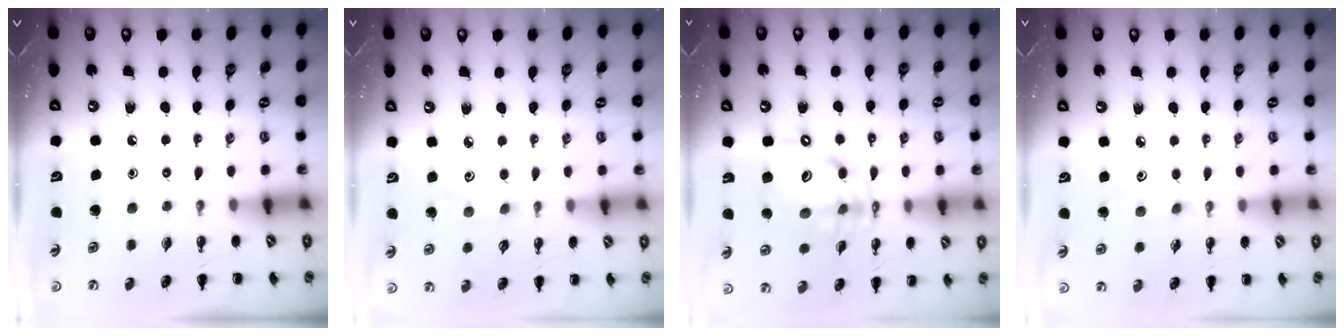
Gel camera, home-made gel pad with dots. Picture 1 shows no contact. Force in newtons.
{"total": 2.9, "press": 2.8, "slide": 0.8}
{"total": 14.2, "press": 13.8, "slide": 3.4}
{"total": 3.5, "press": 3.4, "slide": 0.8}